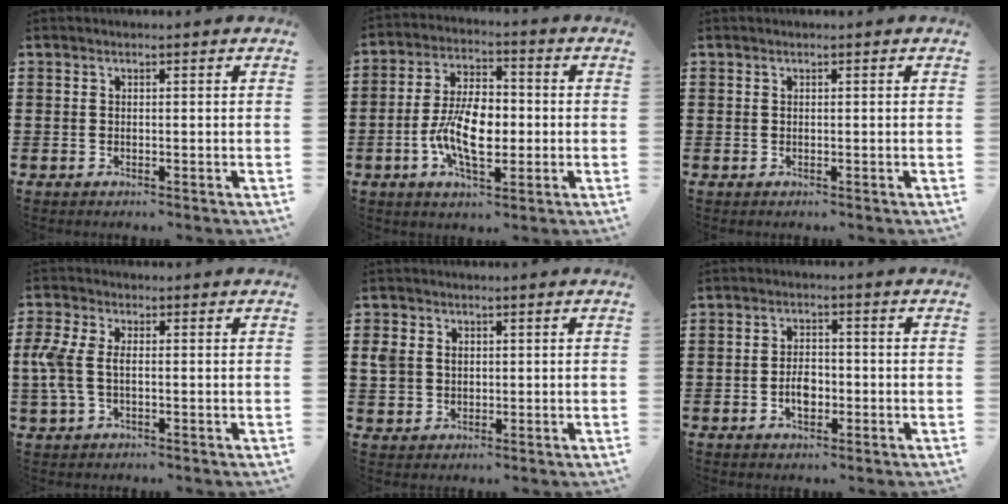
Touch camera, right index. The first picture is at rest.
{"total": 9.0, "force": [-1.6, 4.8, 7.5], "torque": [-0.165, 0.006, -0.037]}
{"total": 0.0}
{"total": 5.0, "force": [-0.4, 2.7, 4.2], "torque": [-0.124, -0.010, -0.019]}
{"total": 3.5, "force": [0.7, 2.9, 1.7], "torque": [-0.051, 0.010, 0.009]}
{"total": 3.7, "force": [-1.1, 2.1, 2.8], "torque": [-0.046, -0.003, -0.020]}